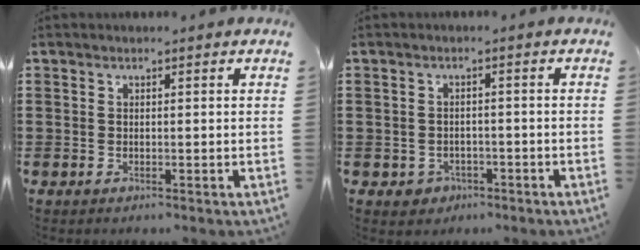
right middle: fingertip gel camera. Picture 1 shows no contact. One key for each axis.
{"total": 1.8, "fx": -1.3, "fy": 1.3, "fz": 0.1, "tx": -0.010, "ty": 0.001, "tz": -0.031}